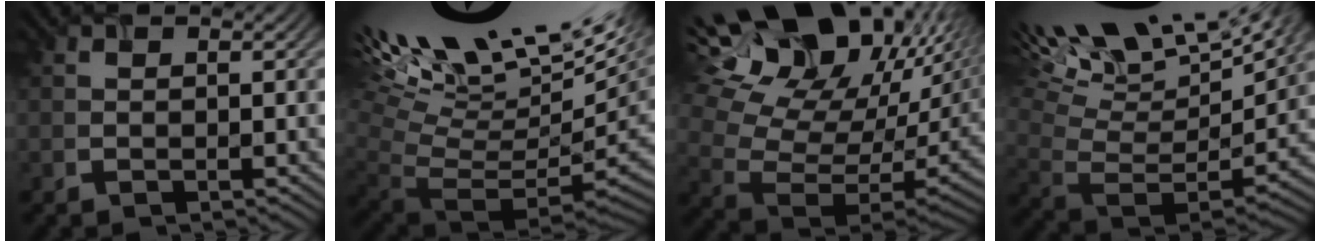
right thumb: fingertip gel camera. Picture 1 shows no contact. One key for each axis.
{"total": 15.8, "fx": 5.6, "fy": 5.1, "fz": 13.9, "tx": -0.211, "ty": 0.033, "tz": 0.132}
{"total": 17.5, "fx": 7.9, "fy": 9.1, "fz": 12.7, "tx": -0.230, "ty": 0.031, "tz": 0.149}
{"total": 15.2, "fx": 6.7, "fy": 5.4, "fz": 12.5, "tx": -0.251, "ty": 0.015, "tz": 0.123}